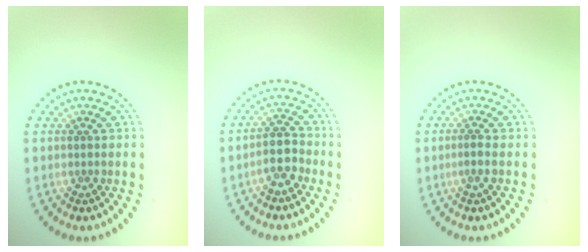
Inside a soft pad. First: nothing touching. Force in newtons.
{"total": 2.6, "press": 2.3, "slide": 1.3}
{"total": 1.0, "press": 0.6, "slide": 0.8}